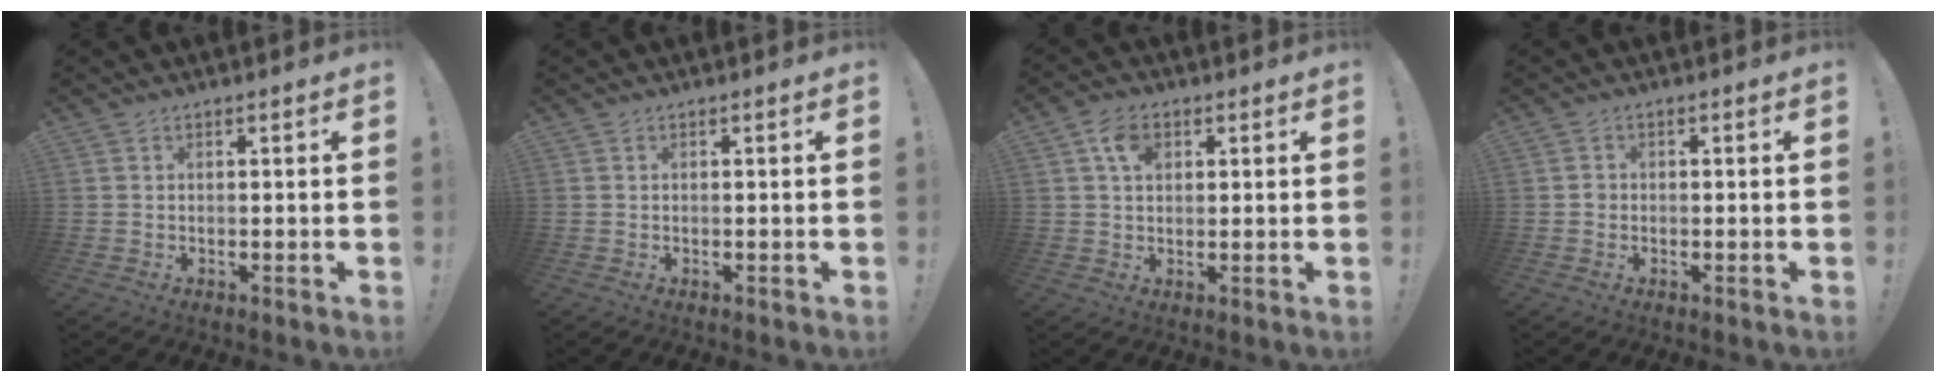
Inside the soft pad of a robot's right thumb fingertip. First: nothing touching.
{"total": 0.0}
{"total": 6.2, "force": [2.2, 4.2, 4.0], "torque": [-0.060, 0.001, 0.040]}
{"total": 1.1, "force": [-0.4, 0.9, 0.3], "torque": [-0.007, 0.005, -0.007]}